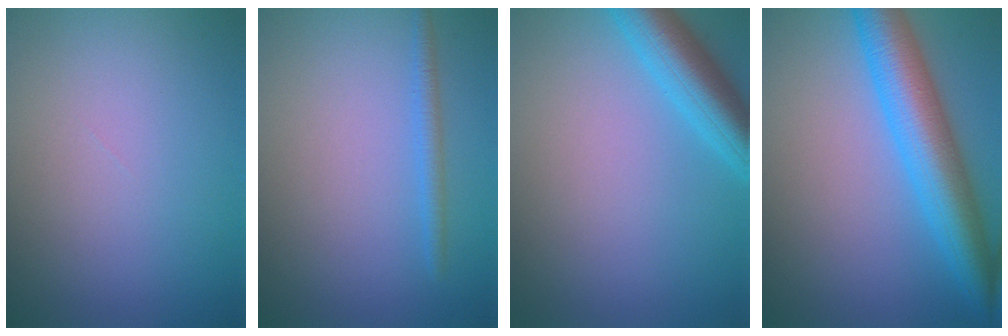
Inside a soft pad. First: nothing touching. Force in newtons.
{"total": 1.5, "press": 1.5, "slide": 0.1}
{"total": 5.4, "press": 5.4, "slide": 0.4}
{"total": 7.5, "press": 7.5, "slide": 0.2}